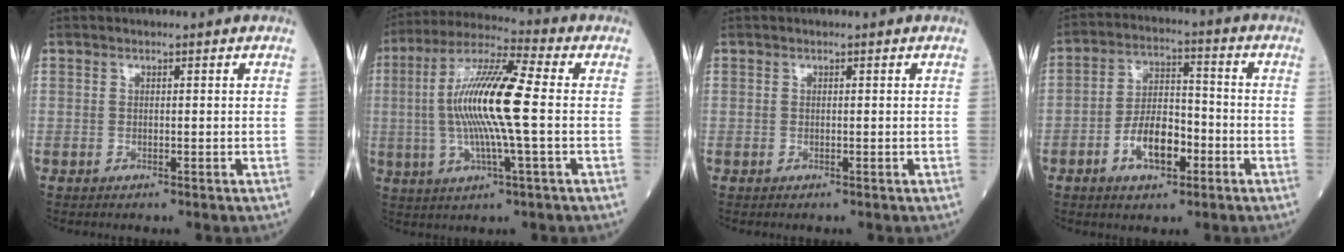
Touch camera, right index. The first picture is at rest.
{"total": 14.6, "force": [-0.2, 0.9, 14.5], "torque": [-0.289, 0.008, -0.011]}
{"total": 0.0}
{"total": 8.5, "force": [-3.5, 3.9, 6.7], "torque": [-0.127, 0.013, -0.063]}